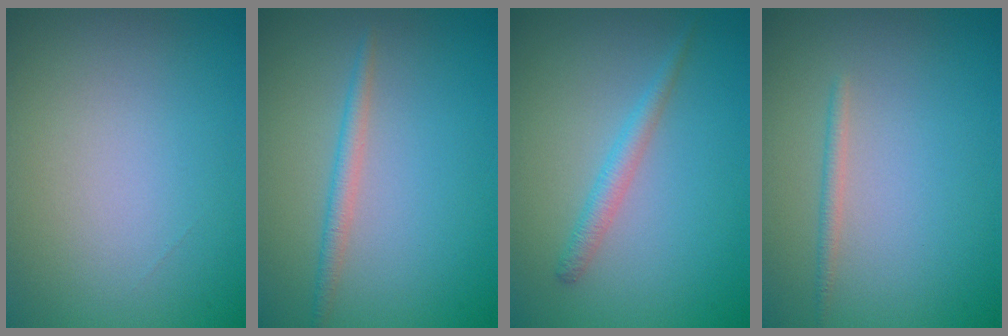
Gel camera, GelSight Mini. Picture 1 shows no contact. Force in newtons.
{"total": 1.7, "press": 1.7, "slide": 0.0}
{"total": 1.7, "press": 1.7, "slide": 0.1}
{"total": 1.0, "press": 1.0, "slide": 0.0}